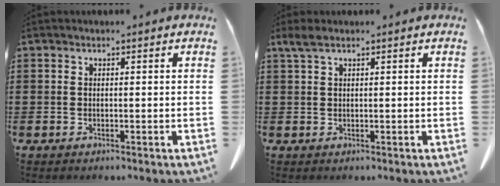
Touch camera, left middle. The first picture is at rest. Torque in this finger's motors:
{"motor_torque": [0.46, -0.31, 0.00, 0.03]}